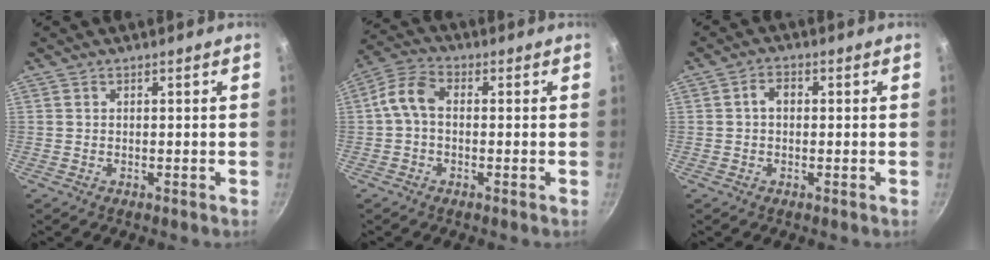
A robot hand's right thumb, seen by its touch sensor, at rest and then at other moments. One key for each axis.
{"total": 6.0, "fx": -0.4, "fy": 3.9, "fz": 4.6, "tx": -0.097, "ty": 0.027, "tz": -0.022}
{"total": 2.8, "fx": 0.0, "fy": 2.0, "fz": 1.9, "tx": -0.024, "ty": 0.007, "tz": -0.004}